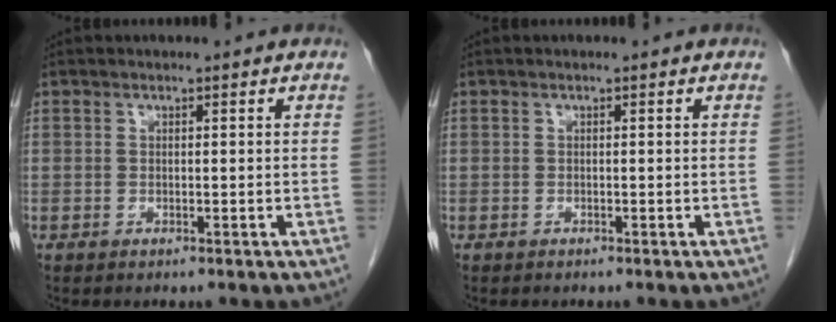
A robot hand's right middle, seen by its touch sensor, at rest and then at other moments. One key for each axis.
{"total": 0.0}